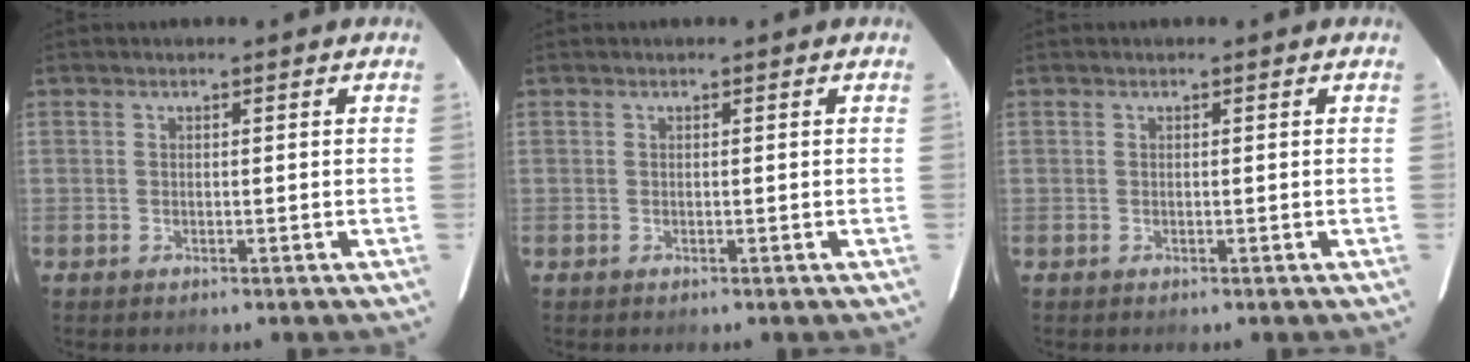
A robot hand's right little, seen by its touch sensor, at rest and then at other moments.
{"total": 0.0}
{"total": 0.0}